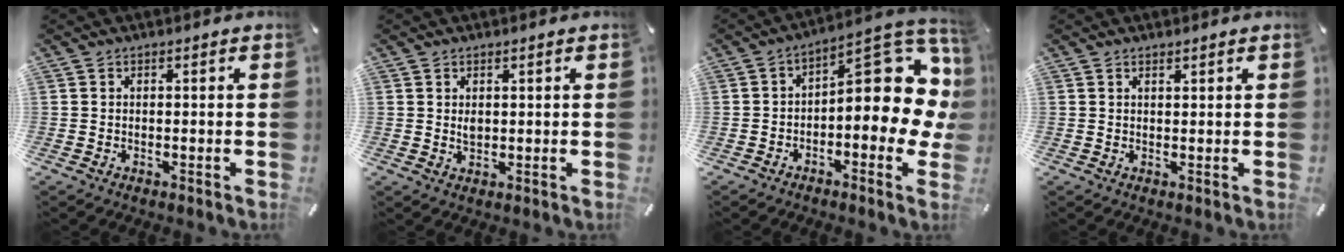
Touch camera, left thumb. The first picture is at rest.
{"total": 1.7, "force": [0.7, 1.0, 1.1], "torque": [-0.016, -0.002, 0.012]}
{"total": 15.5, "force": [2.1, 7.4, 13.5], "torque": [-0.149, -0.038, 0.031]}
{"total": 0.9, "force": [0.8, 0.2, 0.3], "torque": [-0.006, 0.000, 0.014]}